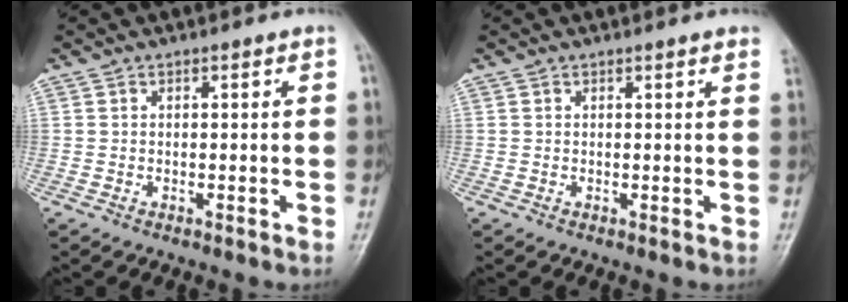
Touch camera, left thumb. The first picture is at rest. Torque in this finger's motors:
{"motor_torque": [0.61, 0.23, 0.33, -0.19, 0.00]}